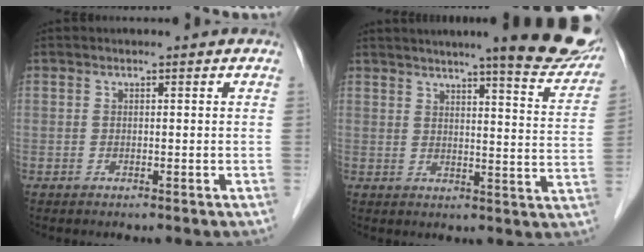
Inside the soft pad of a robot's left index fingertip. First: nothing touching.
{"total": 16.1, "force": [13.1, 1.1, 9.3], "torque": [-0.104, -0.025, 0.149]}